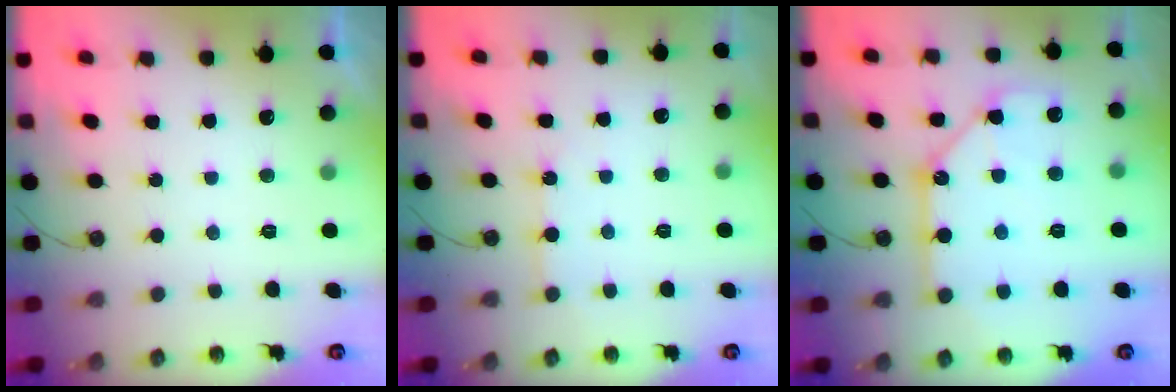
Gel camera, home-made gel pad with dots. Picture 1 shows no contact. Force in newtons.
{"total": 4.0, "press": 4.0, "slide": 0.5}
{"total": 10.9, "press": 10.9, "slide": 1.2}